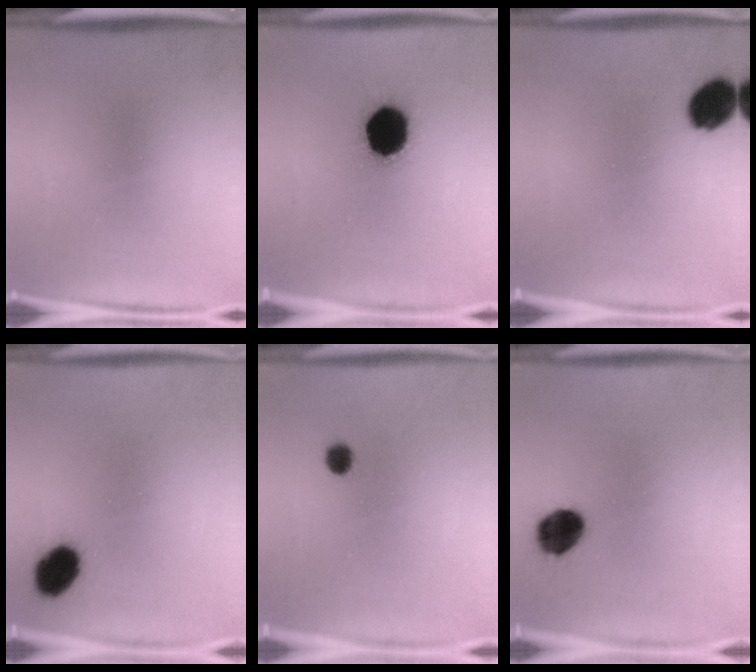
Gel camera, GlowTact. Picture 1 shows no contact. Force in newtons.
{"total": 17.0}
{"total": 9.3}
{"total": 8.4}
{"total": 2.6}
{"total": 9.3}